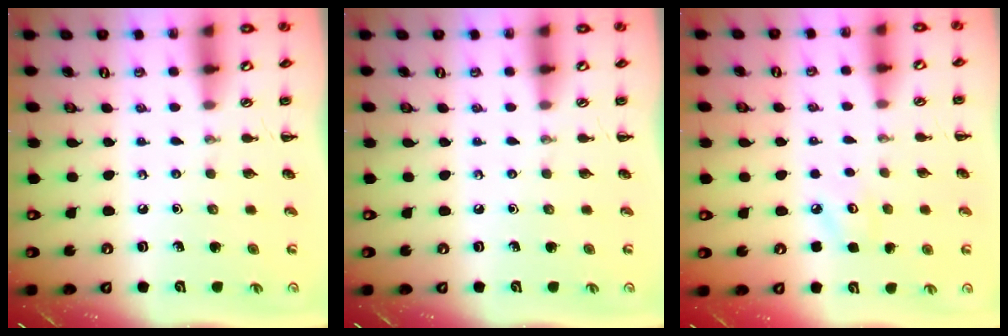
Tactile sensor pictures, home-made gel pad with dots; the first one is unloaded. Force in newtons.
{"total": 0.0}
{"total": 3.5, "press": 3.4, "slide": 0.7}